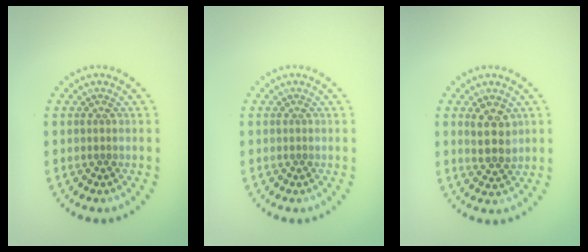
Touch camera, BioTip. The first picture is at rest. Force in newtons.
{"total": 0.0}
{"total": 2.8, "press": 2.7, "slide": 0.9}